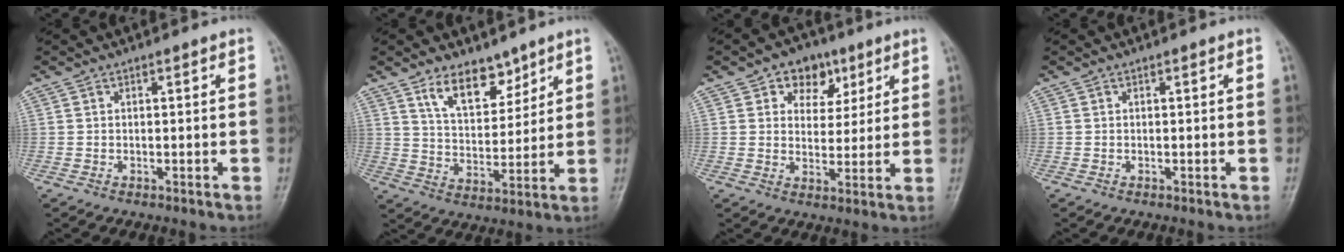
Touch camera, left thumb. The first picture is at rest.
{"total": 9.5, "force": [6.5, 5.0, 4.8], "torque": [-0.045, -0.050, 0.119]}
{"total": 8.1, "force": [4.1, 6.1, 3.4], "torque": [-0.009, -0.011, 0.059]}
{"total": 0.0}